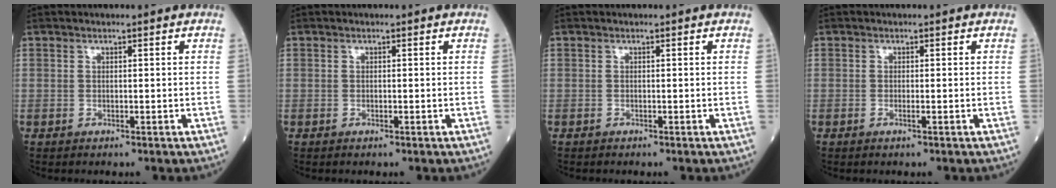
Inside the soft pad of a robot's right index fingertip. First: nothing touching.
{"total": 0.0}
{"total": 0.0}
{"total": 0.7, "force": [-0.3, -0.1, 0.7], "torque": [-0.014, -0.001, -0.005]}